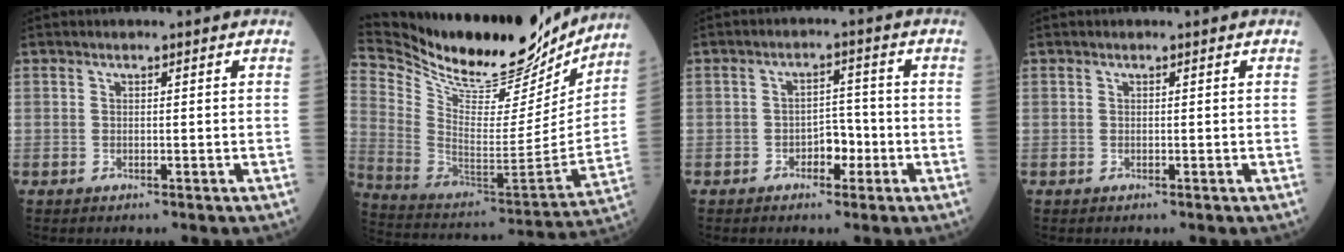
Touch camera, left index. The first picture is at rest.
{"total": 28.4, "force": [25.1, 6.6, 11.5], "torque": [-0.219, -0.047, 0.382]}
{"total": 3.7, "force": [-1.7, 2.1, 2.5], "torque": [-0.032, 0.008, -0.032]}
{"total": 0.0}